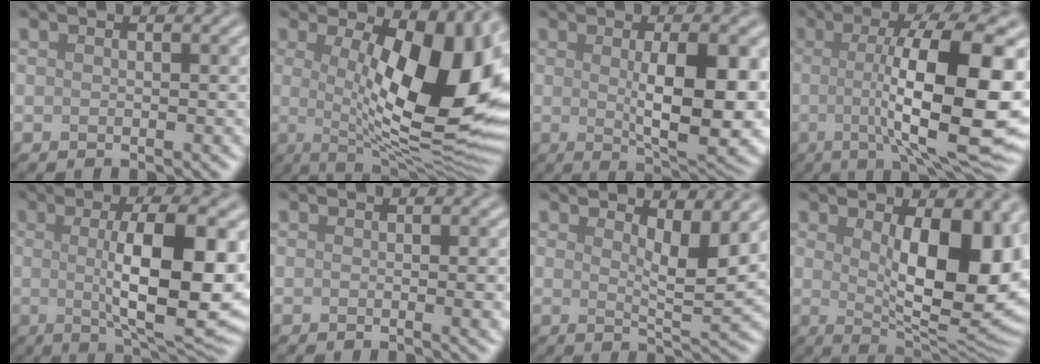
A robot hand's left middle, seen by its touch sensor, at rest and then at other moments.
{"total": 14.4, "force": [1.4, 5.1, 13.4], "torque": [-0.163, -0.005, 0.015]}
{"total": 9.5, "force": [0.2, 2.8, 9.0], "torque": [-0.130, -0.010, 0.011]}
{"total": 14.1, "force": [-0.3, 4.0, 13.5], "torque": [-0.179, -0.005, -0.010]}
{"total": 11.2, "force": [0.3, 3.1, 10.8], "torque": [-0.151, -0.008, 0.009]}
{"total": 2.1, "force": [0.0, 0.6, 2.0], "torque": [-0.018, -0.001, -0.004]}
{"total": 4.4, "force": [2.2, 1.3, 3.6], "torque": [-0.054, -0.011, 0.034]}
{"total": 12.2, "force": [2.0, 5.0, 10.9], "torque": [-0.131, -0.006, 0.033]}